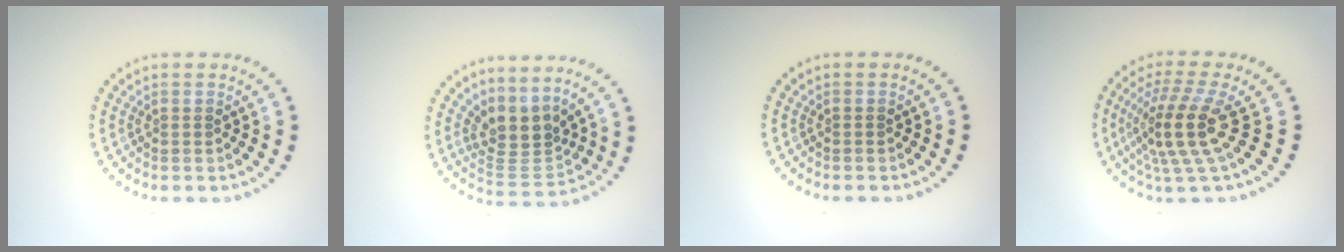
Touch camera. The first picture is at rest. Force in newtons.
{"total": 3.4, "press": 2.4, "slide": 2.3}
{"total": 0.0}
{"total": 5.0, "press": 3.7, "slide": 3.4}